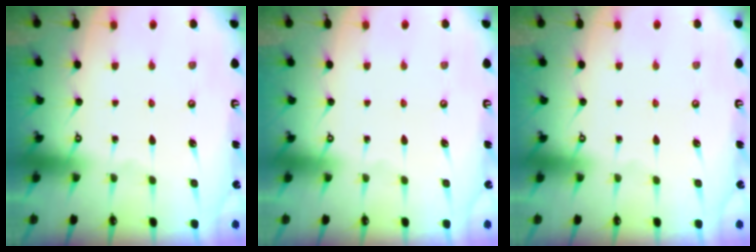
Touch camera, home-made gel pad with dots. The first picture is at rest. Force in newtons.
{"total": 0.0}
{"total": 0.0}